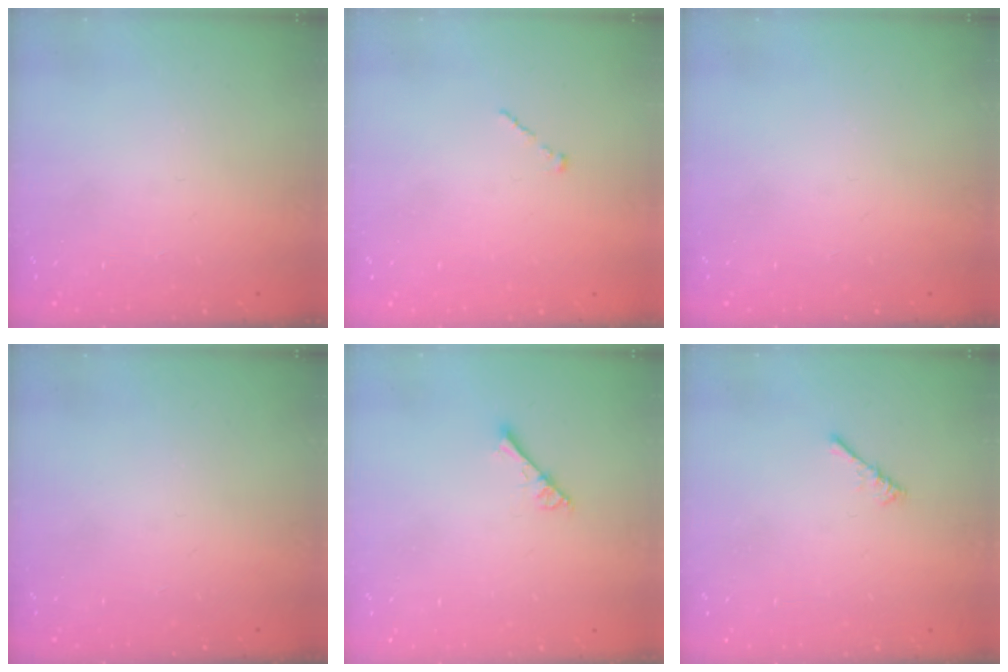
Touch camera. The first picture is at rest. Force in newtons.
{"total": 0.0}
{"total": 0.0}
{"total": 0.0}
{"total": 4.1, "press": 4.0, "slide": 0.5}
{"total": 0.0}